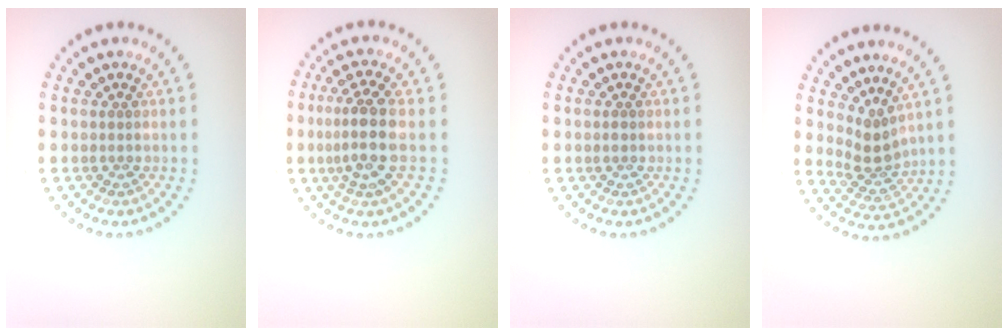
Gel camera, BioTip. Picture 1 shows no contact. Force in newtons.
{"total": 3.8, "press": 3.2, "slide": 2.1}
{"total": 0.7, "press": 0.7, "slide": 0.0}
{"total": 2.6, "press": 1.8, "slide": 1.8}